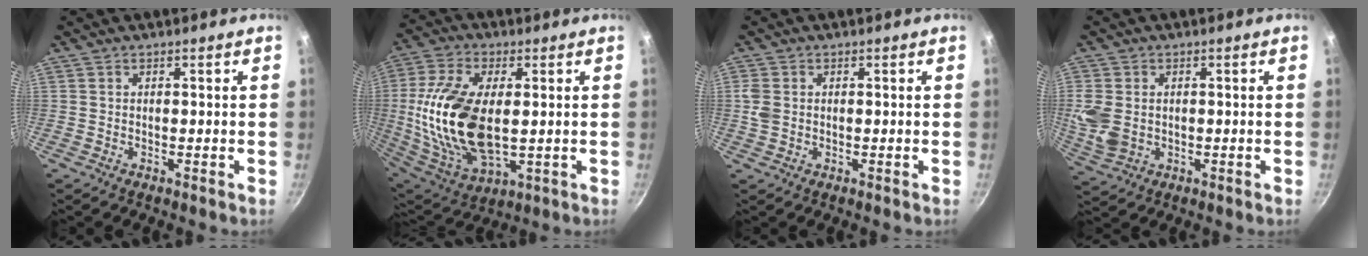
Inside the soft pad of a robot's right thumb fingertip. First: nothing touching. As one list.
[{"total": 21.3, "force": [0.8, 11.3, 18.1], "torque": [-0.358, -0.001, 0.021]}, {"total": 3.2, "force": [0.2, 2.5, 2.0], "torque": [-0.040, 0.002, 0.004]}, {"total": 7.0, "force": [0.1, 5.3, 4.6], "torque": [-0.100, -0.003, 0.009]}]